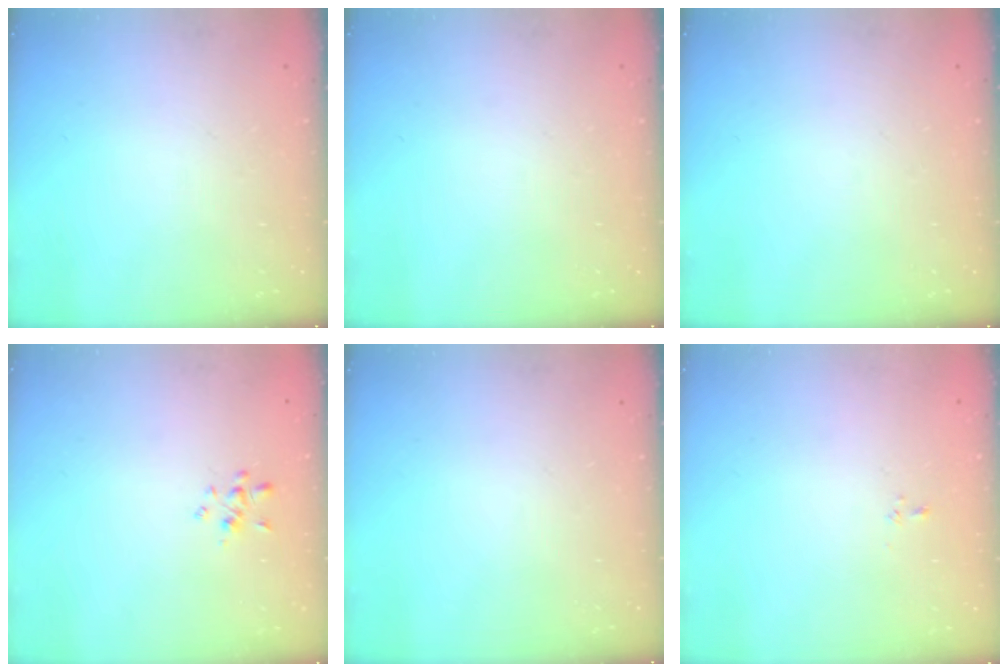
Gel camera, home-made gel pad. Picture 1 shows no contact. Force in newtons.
{"total": 0.0}
{"total": 0.0}
{"total": 1.9, "press": 1.8, "slide": 0.7}
{"total": 0.0}
{"total": 2.2, "press": 2.0, "slide": 0.9}